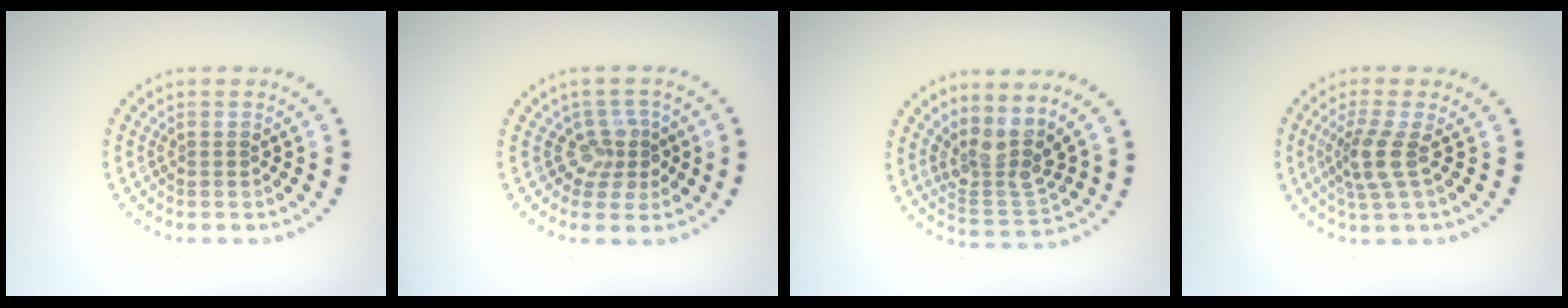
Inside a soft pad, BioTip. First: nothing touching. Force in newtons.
{"total": 2.7, "press": 2.0, "slide": 1.8}
{"total": 3.7, "press": 2.8, "slide": 2.4}
{"total": 2.9, "press": 2.2, "slide": 1.8}